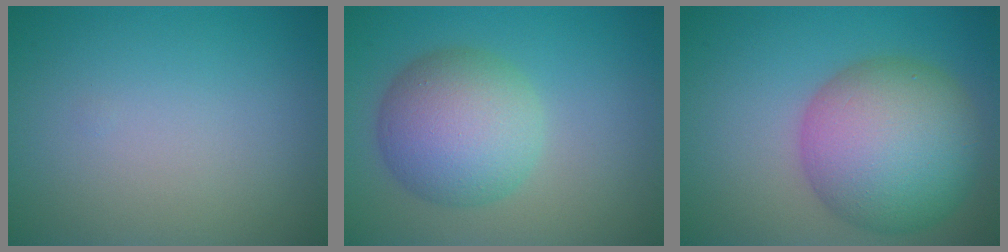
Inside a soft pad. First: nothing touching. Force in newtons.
{"total": 6.9, "press": 6.9, "slide": 0.2}
{"total": 10.5, "press": 10.5, "slide": 0.3}